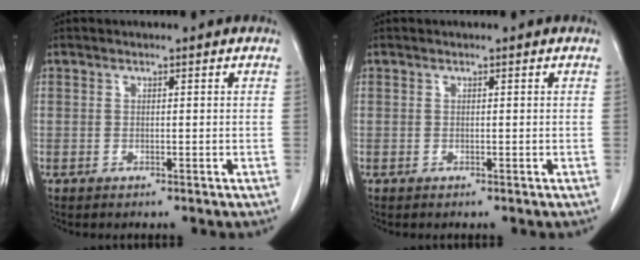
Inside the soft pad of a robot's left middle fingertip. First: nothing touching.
{"total": 0.0}